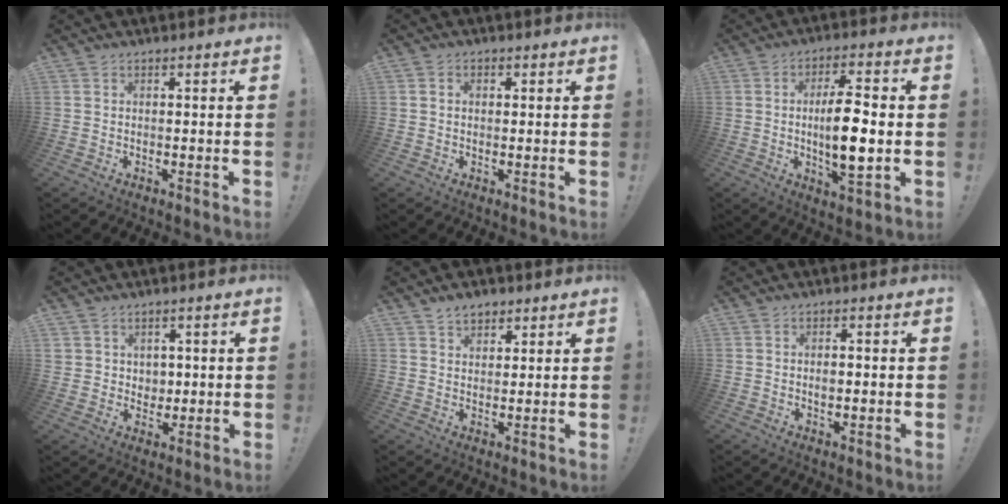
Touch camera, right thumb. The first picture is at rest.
{"total": 1.5, "force": [0.1, 1.1, 1.0], "torque": [-0.019, 0.006, 0.000]}
{"total": 12.1, "force": [-0.7, 3.5, 11.5], "torque": [-0.199, -0.009, -0.023]}
{"total": 4.5, "force": [2.3, 3.9, 0.0], "torque": [-0.001, -0.012, 0.043]}
{"total": 4.8, "force": [3.5, 3.0, 1.3], "torque": [-0.015, -0.016, 0.063]}
{"total": 1.6, "force": [-0.3, 0.9, 1.2], "torque": [-0.008, -0.004, -0.010]}